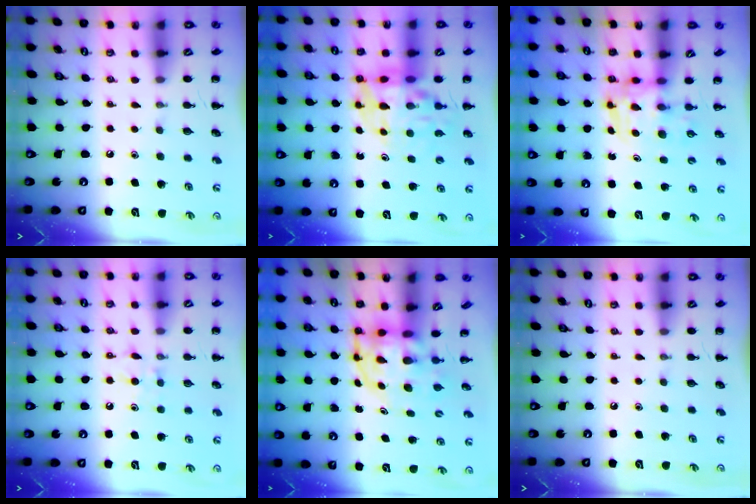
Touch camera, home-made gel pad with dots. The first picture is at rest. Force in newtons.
{"total": 12.3, "press": 11.9, "slide": 3.2}
{"total": 3.5, "press": 3.5, "slide": 0.6}
{"total": 5.3, "press": 5.0, "slide": 1.7}
{"total": 4.7, "press": 4.6, "slide": 1.2}
{"total": 0.0}